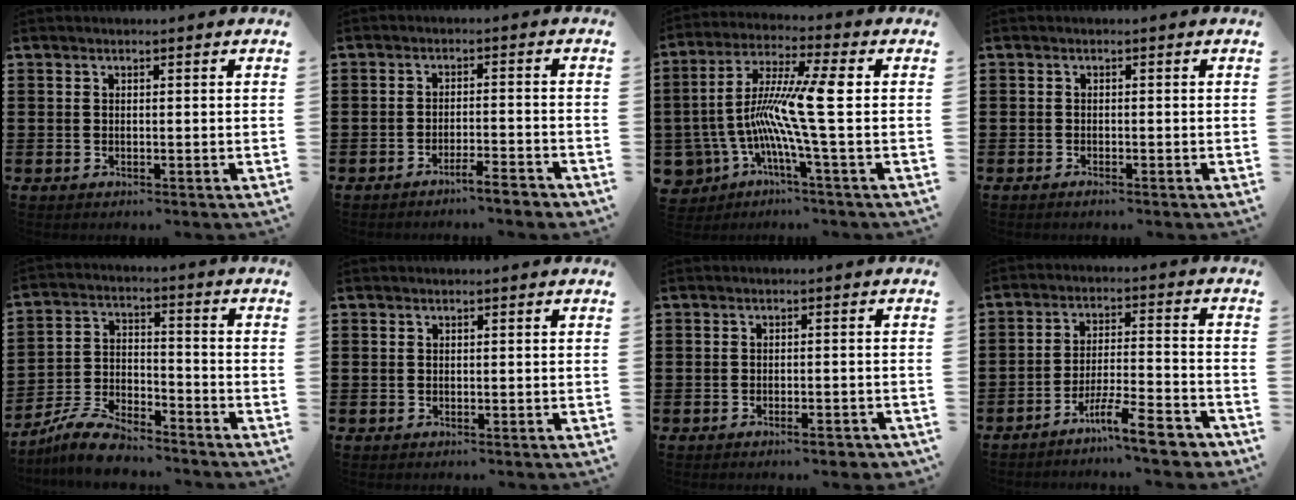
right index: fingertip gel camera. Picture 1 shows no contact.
{"total": 3.5, "force": [-3.2, -0.3, 1.2], "torque": [-0.021, -0.003, -0.064]}
{"total": 11.3, "force": [-1.0, 1.2, 11.2], "torque": [-0.237, -0.010, -0.029]}
{"total": 0.5, "force": [-0.5, 0.0, 0.2], "torque": [-0.007, -0.004, -0.008]}
{"total": 7.0, "force": [-6.4, 1.4, 2.3], "torque": [-0.052, 0.013, -0.123]}
{"total": 0.0}
{"total": 1.9, "force": [-1.5, 0.2, 1.1], "torque": [-0.018, 0.002, -0.028]}
{"total": 9.6, "force": [-7.6, 1.0, 5.7], "torque": [-0.090, 0.013, -0.140]}